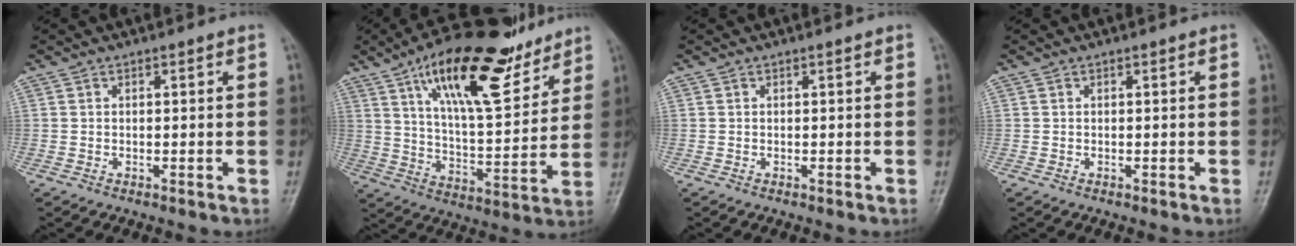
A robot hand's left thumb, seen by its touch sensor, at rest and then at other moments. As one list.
[{"total": 21.5, "force": [13.6, 7.5, 14.9], "torque": [-0.207, -0.058, 0.229]}, {"total": 0.0}, {"total": 0.0}]